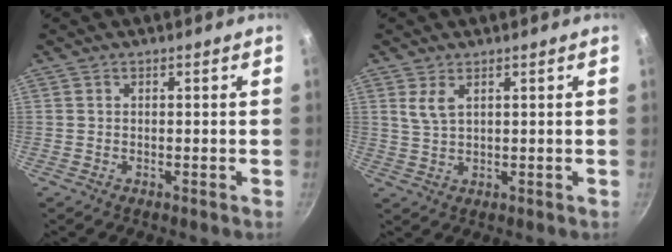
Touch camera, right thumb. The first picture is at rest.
{"total": 3.2, "force": [1.6, 1.4, 2.4], "torque": [-0.051, -0.004, 0.041]}